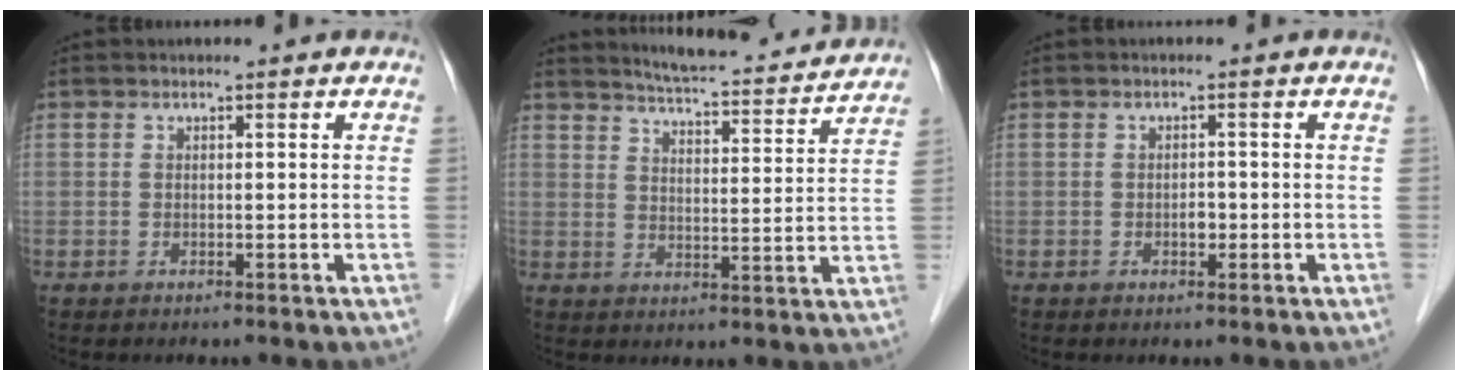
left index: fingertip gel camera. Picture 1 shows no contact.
{"total": 14.7, "force": [13.9, 1.5, 4.7], "torque": [-0.068, -0.013, 0.178]}
{"total": 1.6, "force": [-1.1, 0.7, 0.9], "torque": [-0.014, -0.003, -0.017]}